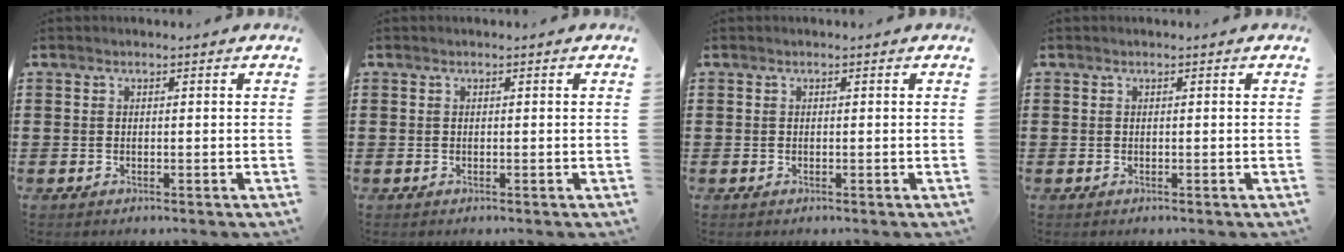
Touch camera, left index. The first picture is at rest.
{"total": 0.0}
{"total": 0.0}
{"total": 0.0}